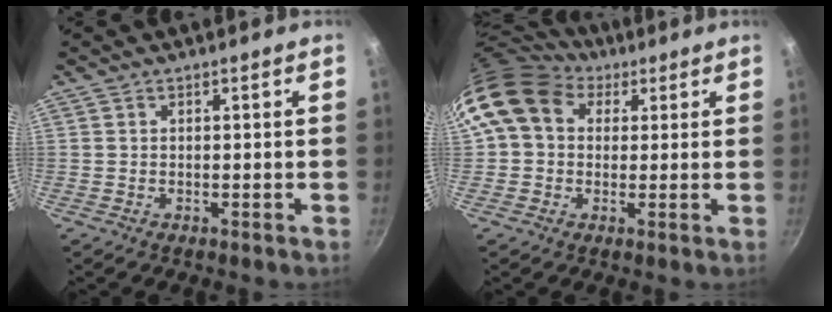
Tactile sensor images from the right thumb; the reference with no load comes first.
{"total": 12.3, "force": [4.9, 9.5, 6.2], "torque": [-0.092, 0.010, 0.071]}